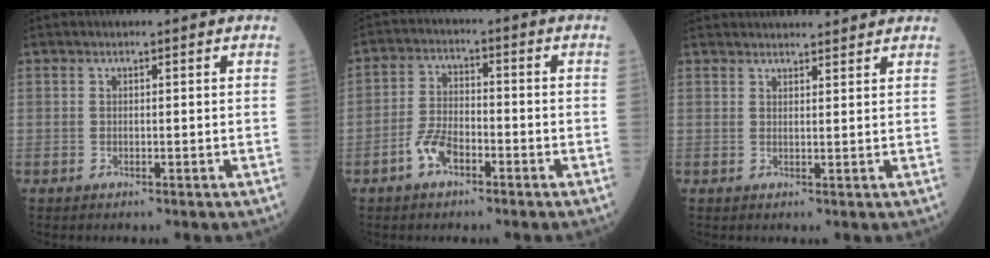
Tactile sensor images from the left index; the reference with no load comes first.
{"total": 5.4, "force": [-3.0, 2.6, 3.7], "torque": [-0.082, 0.005, -0.057]}
{"total": 9.5, "force": [9.1, 1.6, 2.4], "torque": [-0.021, 0.027, 0.114]}